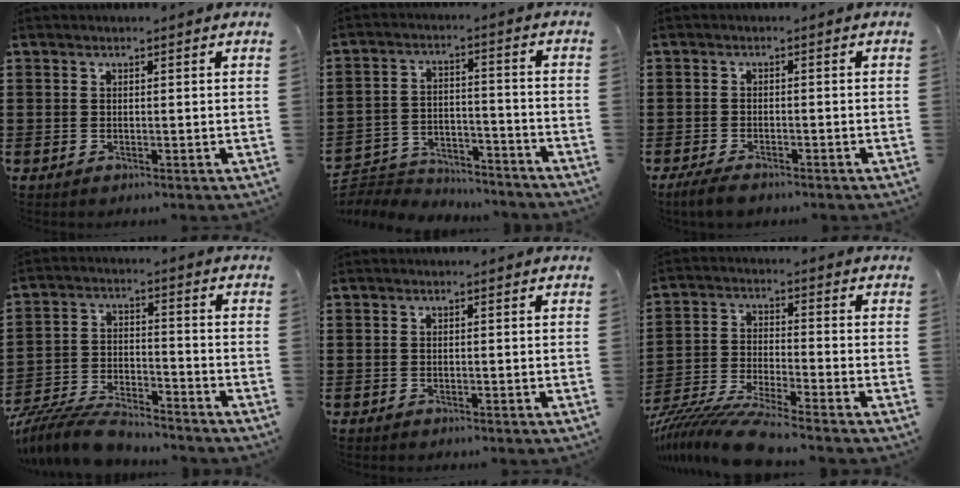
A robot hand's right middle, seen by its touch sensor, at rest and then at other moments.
{"total": 5.6, "force": [-5.4, 1.7, 0.4], "torque": [-0.012, 0.016, -0.111]}
{"total": 2.9, "force": [-2.3, 1.2, 1.1], "torque": [-0.035, 0.001, -0.051]}
{"total": 9.2, "force": [-8.8, 1.3, 2.5], "torque": [-0.056, 0.014, -0.173]}
{"total": 0.7, "force": [-0.7, 0.3, 0.0], "torque": [0.000, 0.004, -0.016]}
{"total": 8.8, "force": [-8.3, -0.2, 3.1], "torque": [-0.070, -0.005, -0.165]}